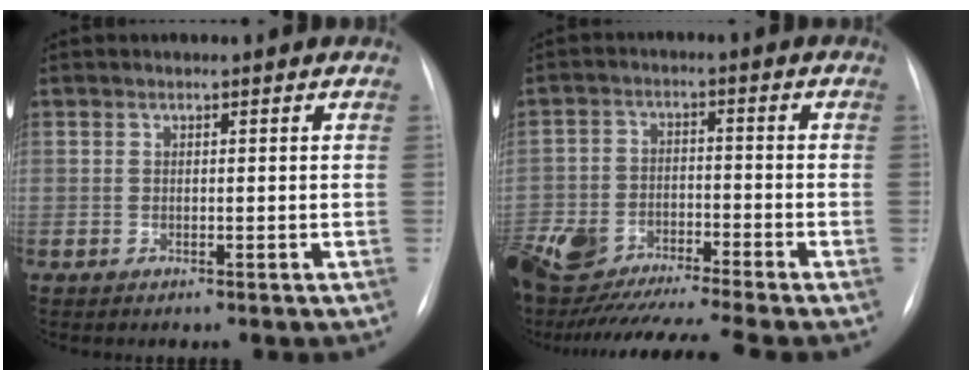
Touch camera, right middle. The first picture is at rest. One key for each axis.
{"total": 18.9, "fx": -16.0, "fy": 2.5, "fz": 9.7, "tx": -0.243, "ty": -0.012, "tz": -0.270}